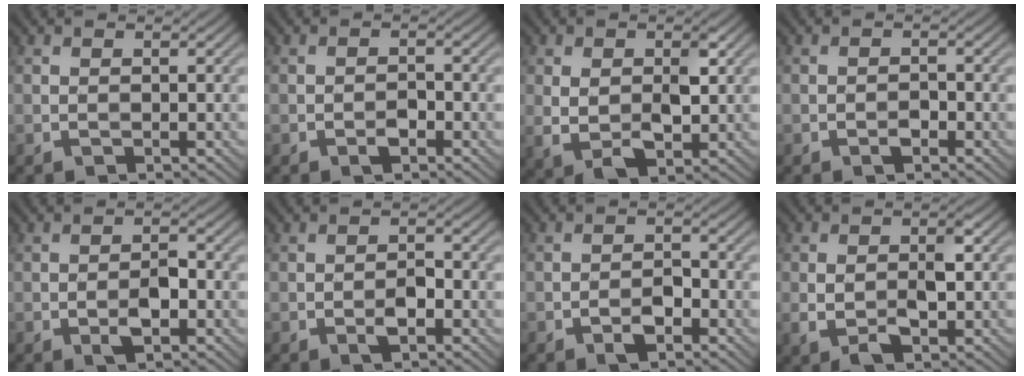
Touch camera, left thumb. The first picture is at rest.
{"total": 1.9, "force": [-1.1, 1.0, 1.3], "torque": [-0.017, 0.002, -0.021]}
{"total": 5.7, "force": [0.2, 3.2, 4.6], "torque": [-0.095, -0.013, 0.012]}
{"total": 1.6, "force": [-0.9, 0.8, 1.1], "torque": [-0.015, 0.001, -0.018]}
{"total": 3.3, "force": [-1.2, 1.5, 2.6], "torque": [-0.044, 0.002, -0.023]}
{"total": 2.6, "force": [-1.1, 1.2, 2.0], "torque": [-0.029, 0.004, -0.023]}
{"total": 2.9, "force": [-1.6, 1.4, 1.9], "torque": [-0.029, 0.004, -0.033]}
{"total": 4.8, "force": [-0.7, 2.5, 4.1], "torque": [-0.083, -0.007, -0.010]}